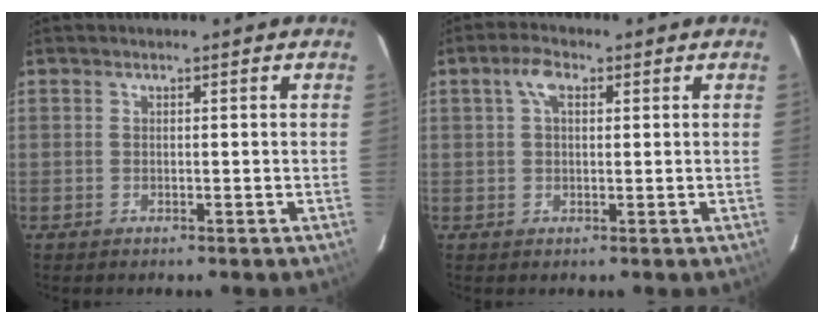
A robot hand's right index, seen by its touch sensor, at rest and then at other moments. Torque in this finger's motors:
{"motor_torque": [0.42, 0.11, 0.13, 0.06]}